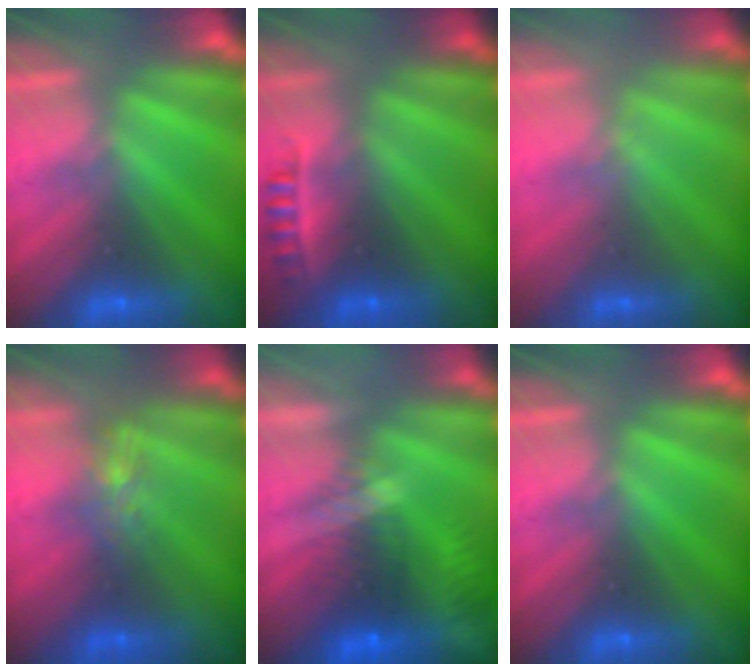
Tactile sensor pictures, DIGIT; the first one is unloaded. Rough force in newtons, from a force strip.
{"total": 2.3}
{"total": 2.1}
{"total": 4.8}
{"total": 6.9}
{"total": 0.0}